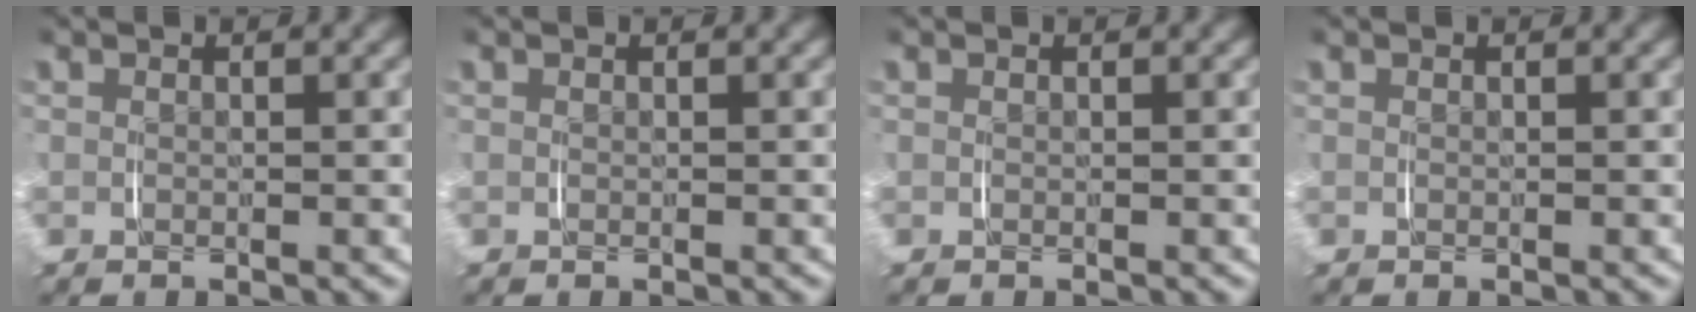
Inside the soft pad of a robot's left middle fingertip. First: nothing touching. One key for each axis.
{"total": 0.0}
{"total": 0.0}
{"total": 0.0}